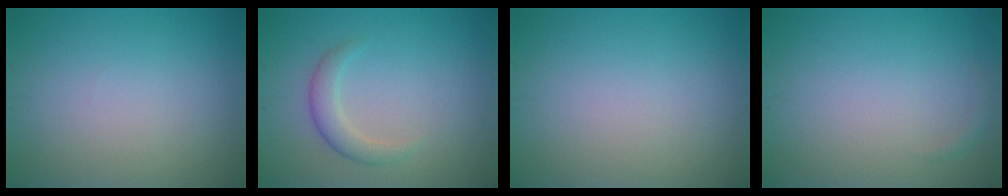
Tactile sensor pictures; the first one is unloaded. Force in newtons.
{"total": 2.2, "press": 2.2, "slide": 0.1}
{"total": 0.0}
{"total": 0.6, "press": 0.6, "slide": 0.1}